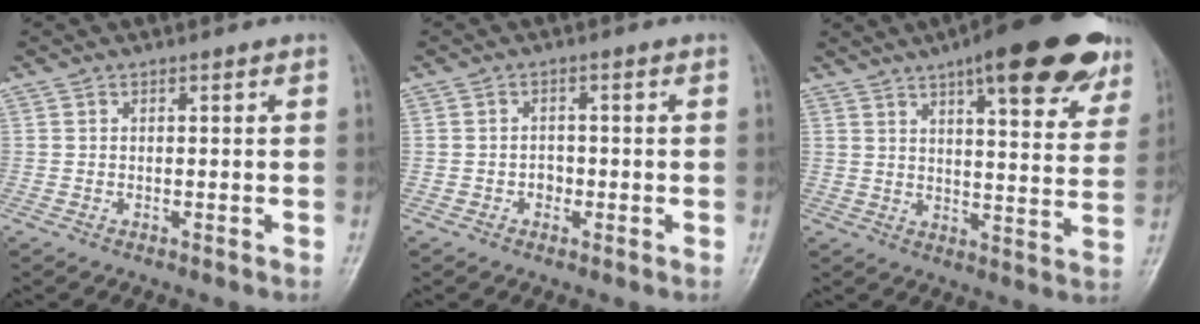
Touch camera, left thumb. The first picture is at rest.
{"total": 1.7, "force": [-0.5, 1.4, 0.7], "torque": [-0.003, 0.006, -0.011]}
{"total": 21.7, "force": [13.3, 6.4, 15.9], "torque": [-0.183, -0.033, 0.171]}